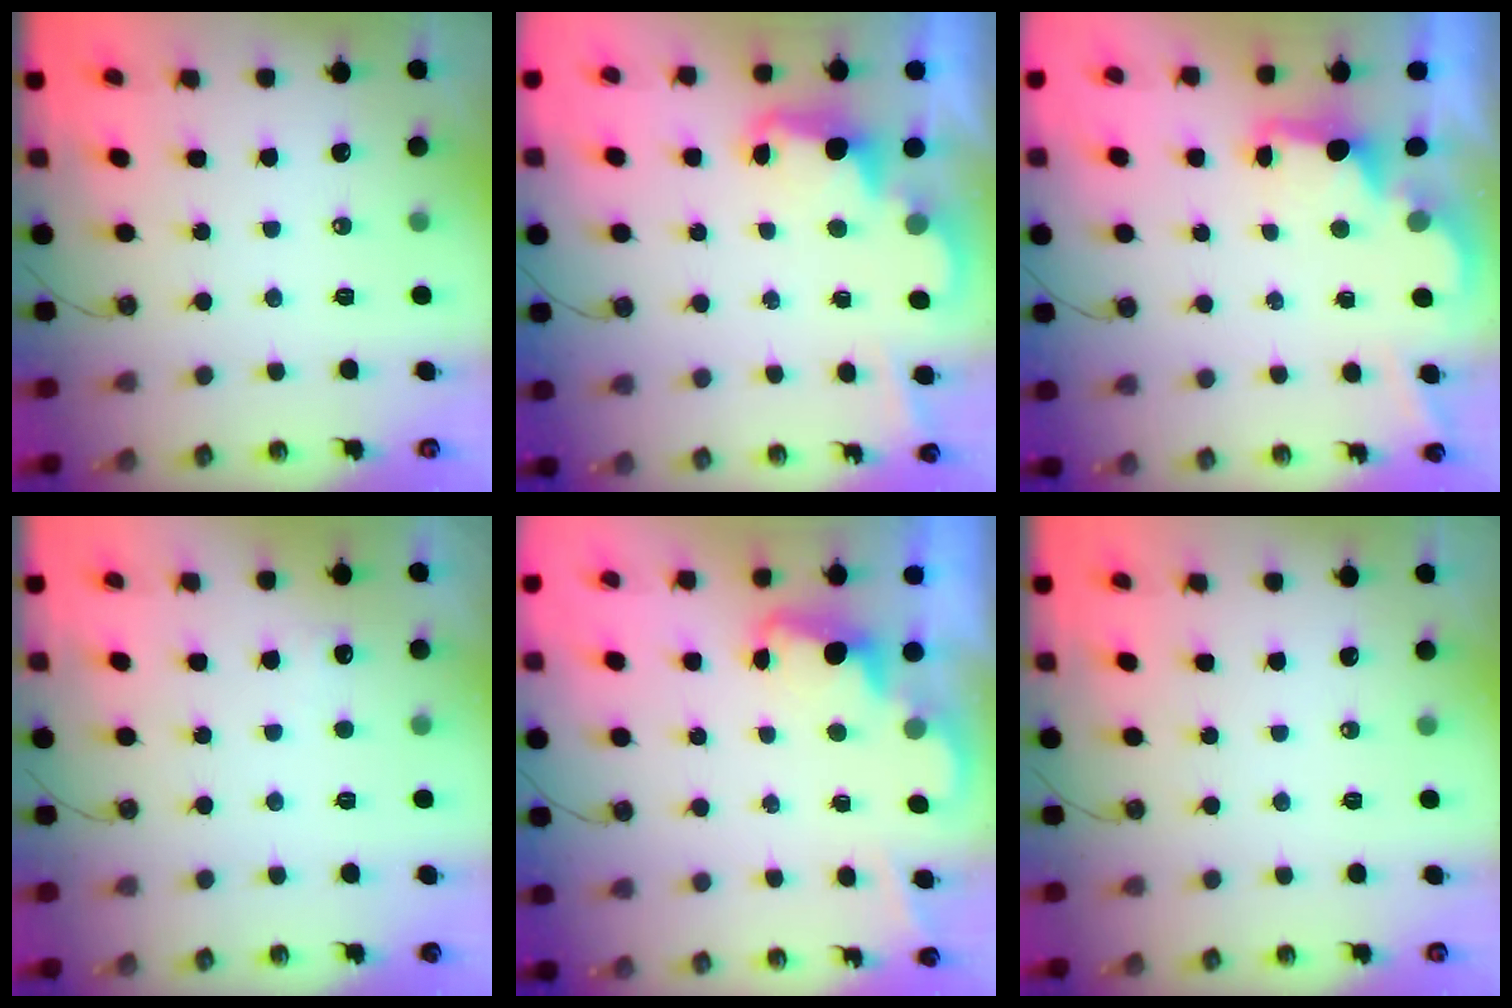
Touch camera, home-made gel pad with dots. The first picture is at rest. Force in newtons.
{"total": 2.6, "press": 2.5, "slide": 0.6}
{"total": 3.2, "press": 3.2, "slide": 0.6}
{"total": 2.7, "press": 2.5, "slide": 1.0}
{"total": 2.3, "press": 2.3, "slide": 0.5}
{"total": 0.0}